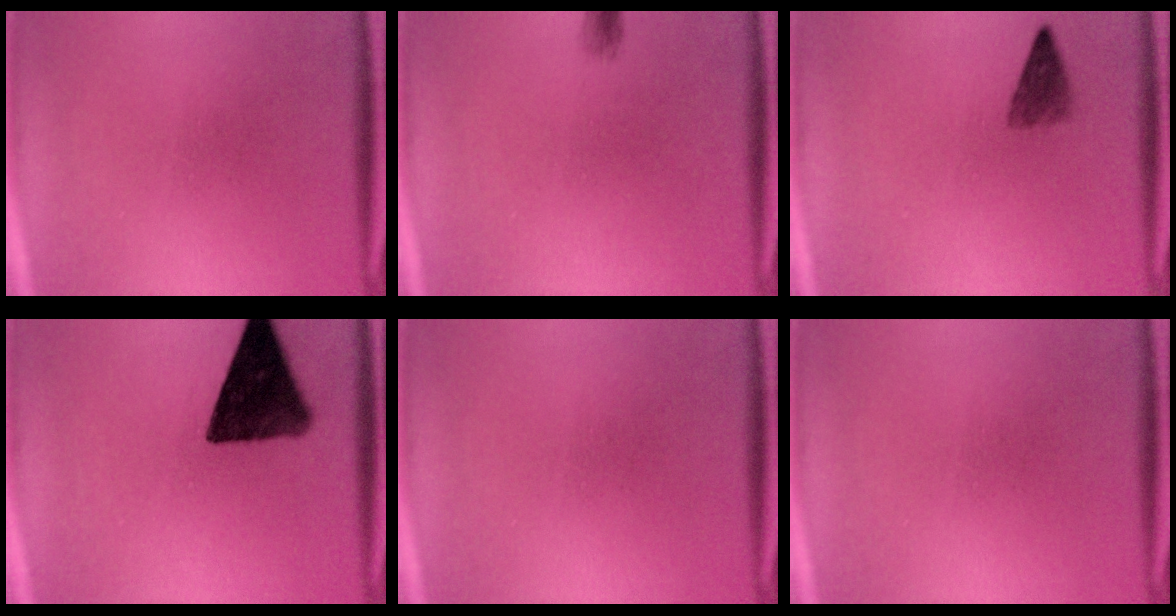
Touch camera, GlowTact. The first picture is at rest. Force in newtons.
{"total": 1.4}
{"total": 2.4}
{"total": 13.2}
{"total": 0.0}
{"total": 0.0}